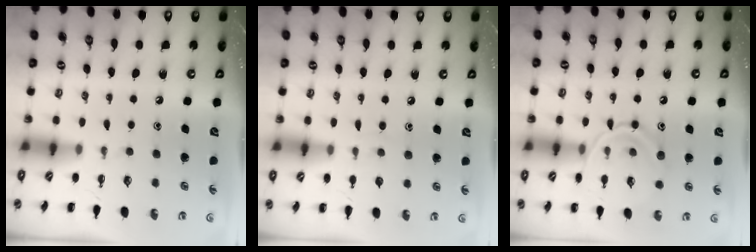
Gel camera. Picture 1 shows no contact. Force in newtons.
{"total": 2.5, "press": 2.3, "slide": 1.0}
{"total": 11.3, "press": 11.3, "slide": 0.6}